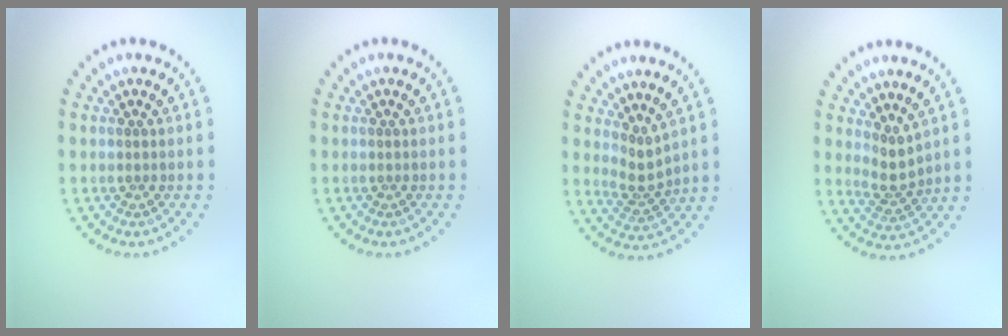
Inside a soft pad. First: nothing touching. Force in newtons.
{"total": 0.0}
{"total": 2.2, "press": 1.5, "slide": 1.6}
{"total": 2.3, "press": 1.6, "slide": 1.6}